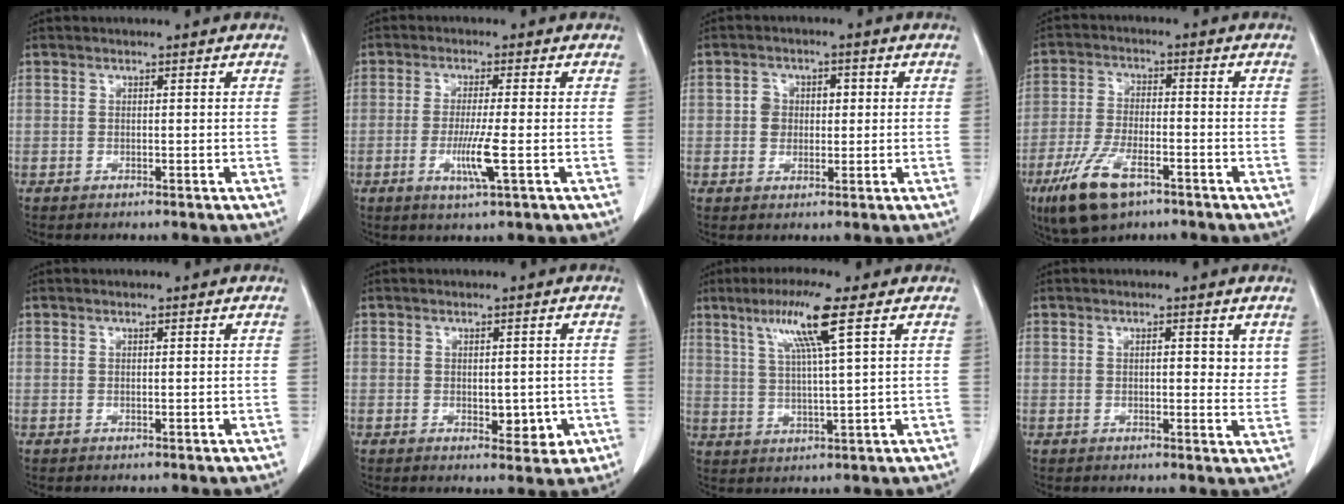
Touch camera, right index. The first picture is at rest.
{"total": 5.9, "force": [-1.7, -0.1, 5.7], "torque": [-0.111, -0.013, -0.030]}
{"total": 4.7, "force": [0.5, 3.6, 3.0], "torque": [-0.053, 0.023, 0.013]}
{"total": 10.9, "force": [-6.2, 4.1, 7.9], "torque": [-0.171, -0.013, -0.109]}
{"total": 0.5, "force": [0.2, 0.2, 0.4], "torque": [-0.009, 0.000, 0.006]}
{"total": 5.1, "force": [-1.1, 2.7, 4.1], "torque": [-0.052, 0.003, -0.004]}
{"total": 9.2, "force": [4.5, -0.6, 8.0], "torque": [-0.155, 0.008, 0.087]}
{"total": 5.2, "force": [2.0, 2.3, 4.2], "torque": [-0.058, -0.006, 0.025]}